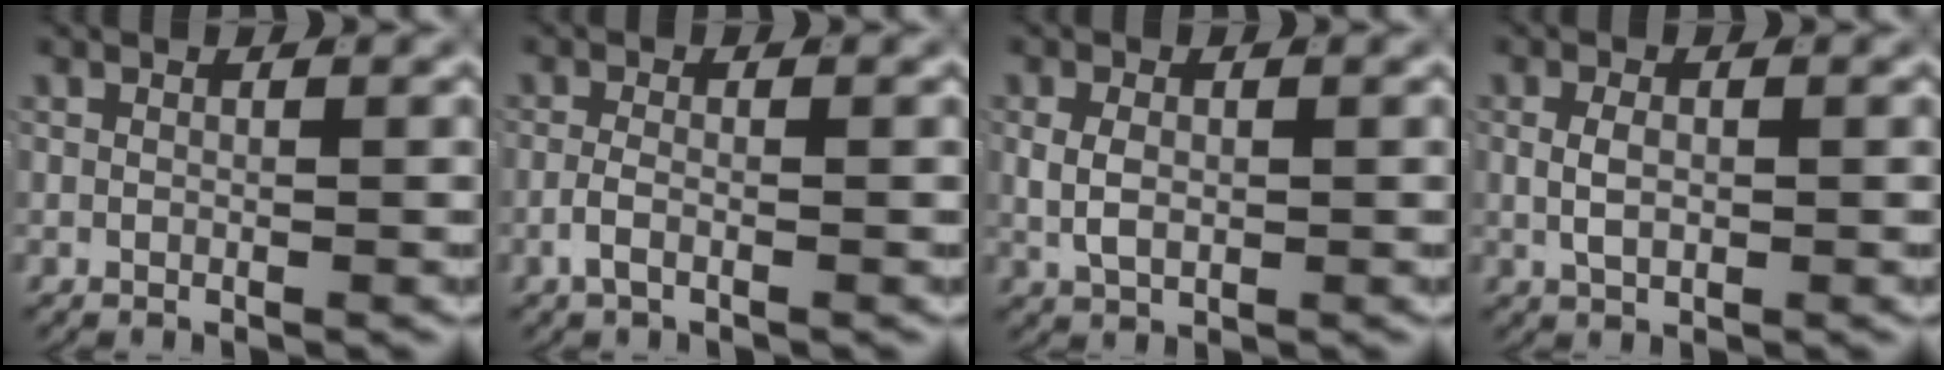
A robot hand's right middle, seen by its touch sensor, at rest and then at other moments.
{"total": 1.5, "force": [-0.9, 0.3, 1.2], "torque": [-0.033, -0.007, -0.017]}
{"total": 2.6, "force": [0.1, 1.7, 1.9], "torque": [-0.042, -0.005, 0.010]}
{"total": 1.9, "force": [-0.1, 1.0, 1.6], "torque": [-0.030, -0.003, 0.006]}